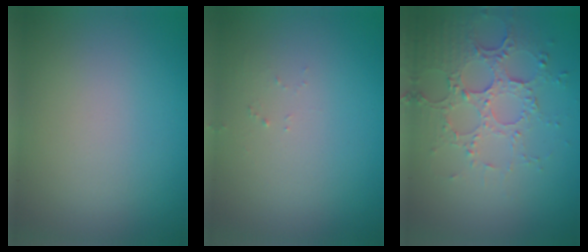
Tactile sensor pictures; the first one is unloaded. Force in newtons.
{"total": 0.7, "press": 0.7, "slide": 0.1}
{"total": 5.1, "press": 3.7, "slide": 3.5}